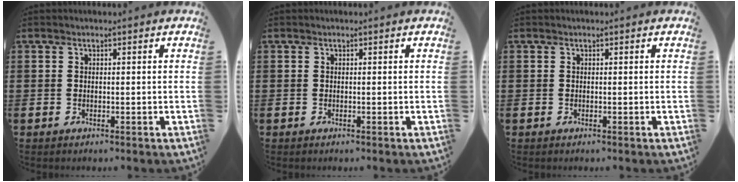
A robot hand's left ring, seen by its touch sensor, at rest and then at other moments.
{"total": 0.0}
{"total": 0.0}